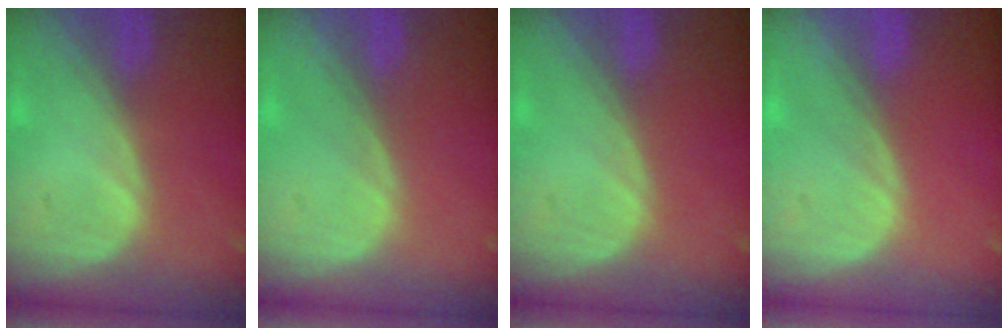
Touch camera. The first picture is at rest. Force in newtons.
{"total": 0.0}
{"total": 0.0}
{"total": 0.0}